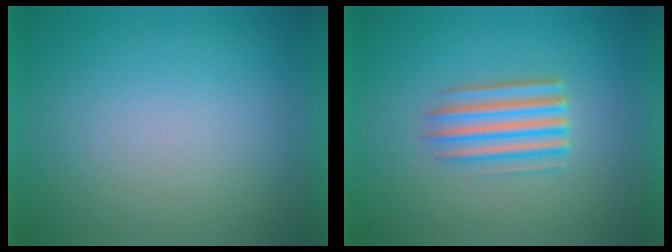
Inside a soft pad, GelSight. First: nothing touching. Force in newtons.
{"total": 3.5}